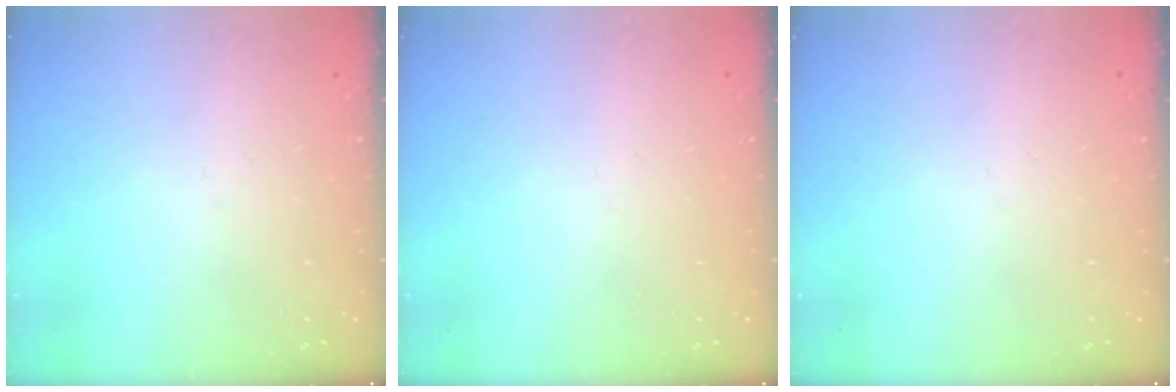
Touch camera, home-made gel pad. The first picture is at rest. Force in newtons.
{"total": 0.0}
{"total": 0.0}